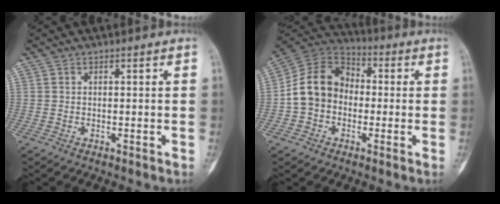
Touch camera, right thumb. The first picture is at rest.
{"total": 12.6, "force": [-1.2, 10.3, 7.2], "torque": [-0.115, 0.040, -0.036]}